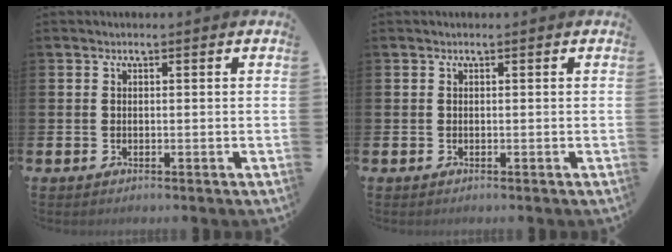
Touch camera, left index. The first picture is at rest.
{"total": 0.0}